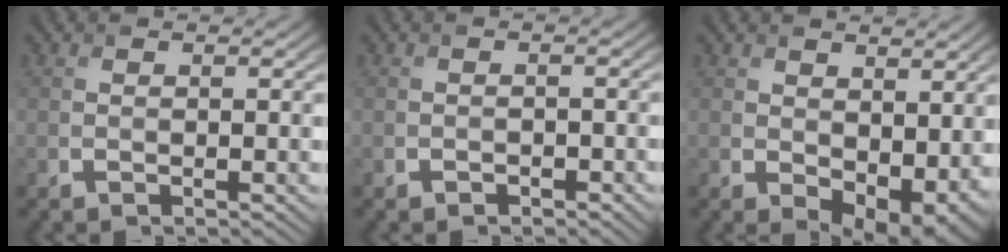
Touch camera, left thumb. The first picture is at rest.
{"total": 0.7, "force": [-0.7, 0.3, 0.1], "torque": [-0.001, -0.001, -0.008]}
{"total": 6.1, "force": [-0.1, 3.9, 4.7], "torque": [-0.073, -0.025, 0.020]}